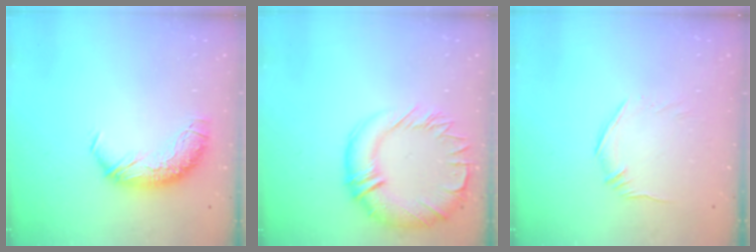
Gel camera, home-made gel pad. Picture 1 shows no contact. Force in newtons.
{"total": 7.1, "press": 6.6, "slide": 2.8}
{"total": 5.2, "press": 4.9, "slide": 1.8}